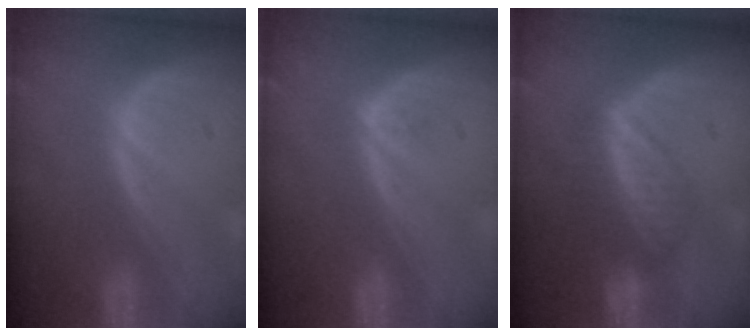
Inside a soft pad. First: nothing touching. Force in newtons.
{"total": 1.2, "press": 0.8, "slide": 0.8}
{"total": 6.8, "press": 5.8, "slide": 3.5}